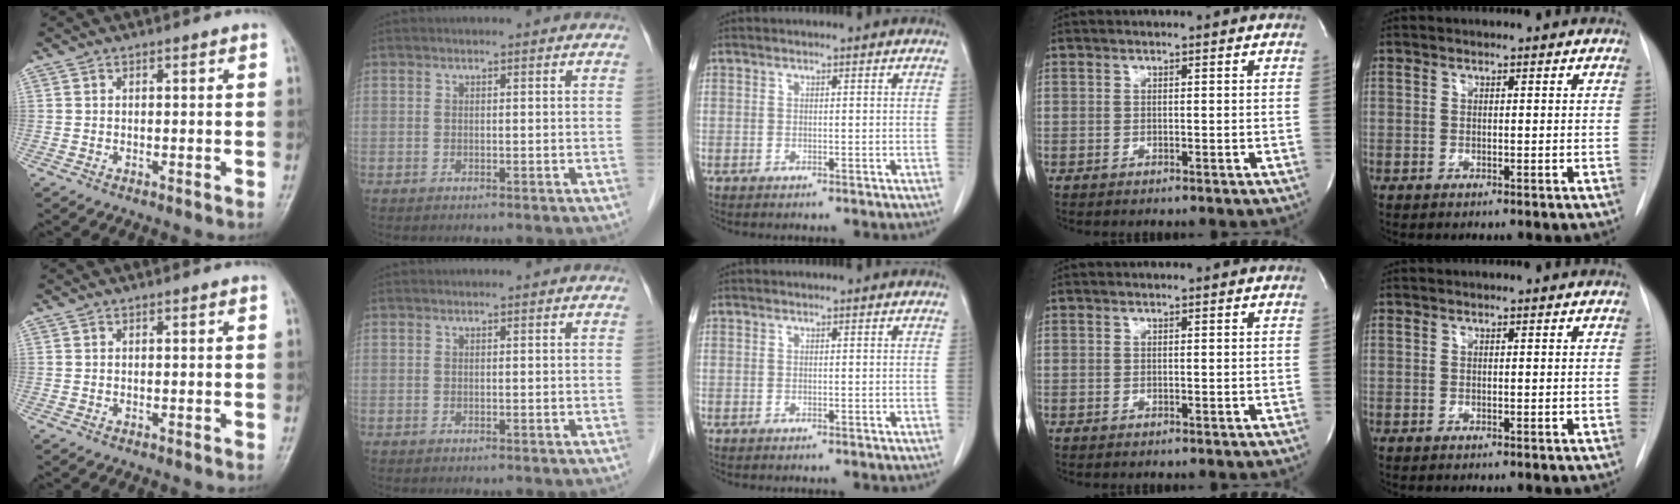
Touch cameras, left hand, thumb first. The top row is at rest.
{}